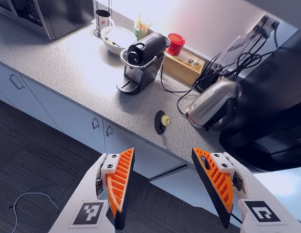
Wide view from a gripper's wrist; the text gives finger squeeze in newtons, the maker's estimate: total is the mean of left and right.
{"total": 0.0}